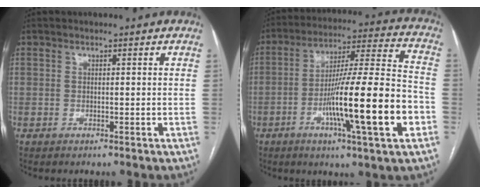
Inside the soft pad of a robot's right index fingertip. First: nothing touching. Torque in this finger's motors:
{"motor_torque": [1.94, -0.19, 1.05, 0.21]}